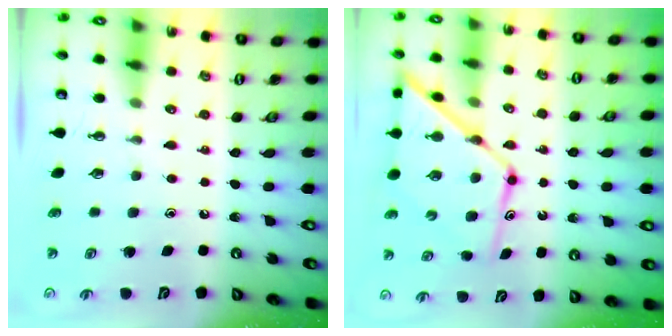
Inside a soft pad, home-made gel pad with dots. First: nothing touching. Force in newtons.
{"total": 15.5, "press": 15.4, "slide": 1.5}